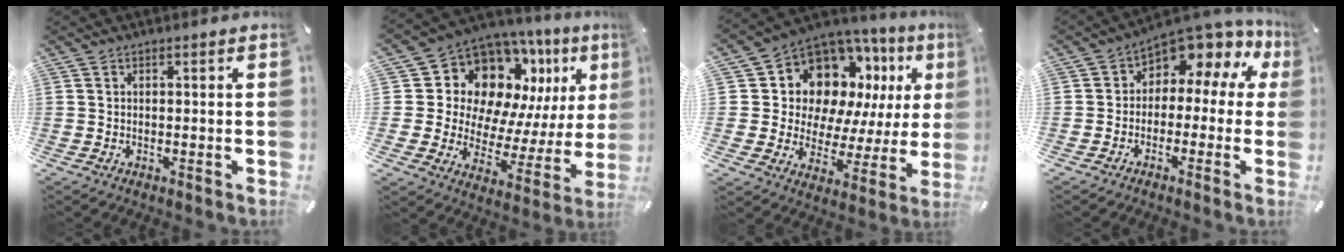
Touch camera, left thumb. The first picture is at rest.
{"total": 13.9, "force": [8.2, 9.8, 5.4], "torque": [-0.095, -0.088, 0.151]}
{"total": 12.7, "force": [7.0, 9.5, 4.6], "torque": [-0.084, -0.071, 0.133]}
{"total": 6.0, "force": [3.8, 3.7, 2.8], "torque": [-0.045, -0.051, 0.065]}